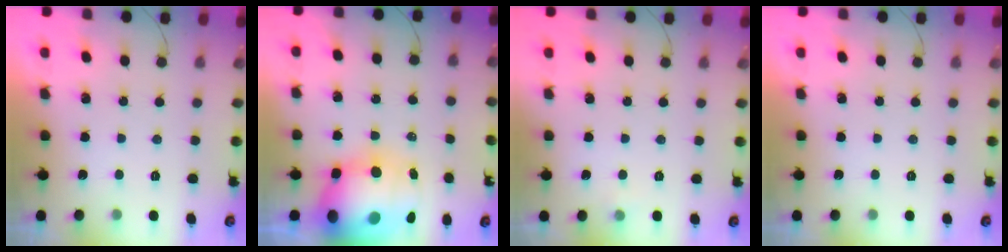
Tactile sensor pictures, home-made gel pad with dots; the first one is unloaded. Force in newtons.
{"total": 23.8, "press": 23.1, "slide": 5.7}
{"total": 3.1, "press": 2.8, "slide": 1.4}
{"total": 0.0}